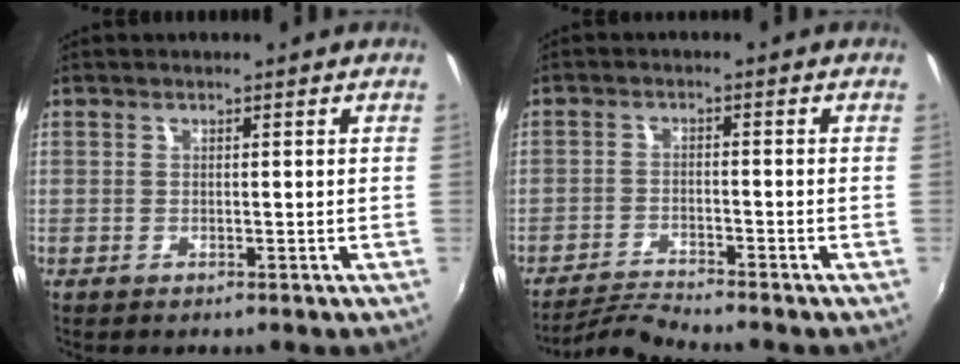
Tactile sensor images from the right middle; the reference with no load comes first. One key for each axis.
{"total": 4.7, "fx": -4.5, "fy": -1.0, "fz": 0.6, "tx": -0.033, "ty": -0.002, "tz": -0.091}